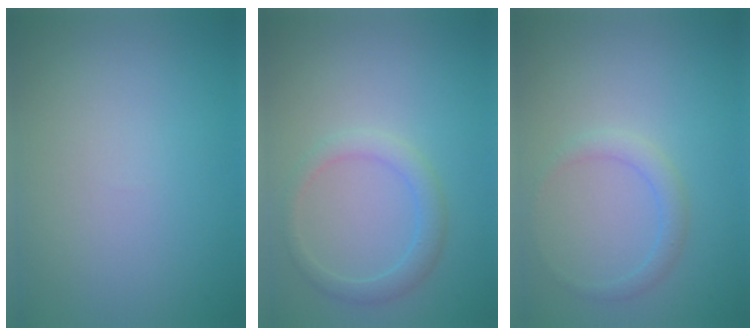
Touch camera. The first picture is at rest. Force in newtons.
{"total": 2.2, "press": 2.2, "slide": 0.1}
{"total": 1.5, "press": 1.5, "slide": 0.0}